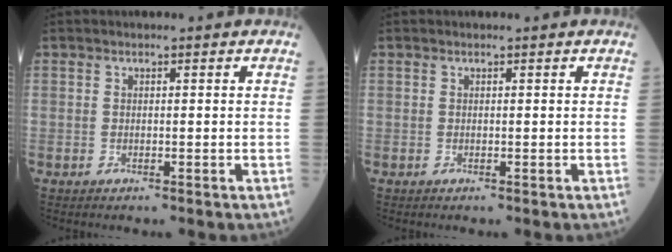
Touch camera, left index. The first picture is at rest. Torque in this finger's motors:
{"motor_torque": [0.00, 0.00, 0.00, 0.00]}